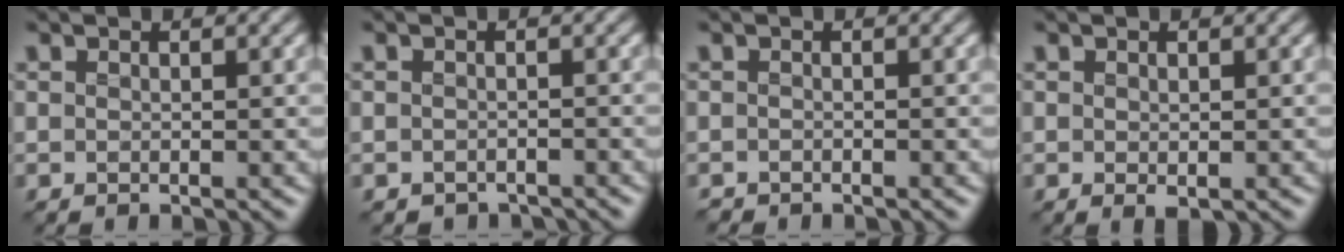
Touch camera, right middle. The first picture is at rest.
{"total": 1.5, "force": [-1.5, 0.4, -0.1], "torque": [0.002, -0.009, -0.022]}
{"total": 0.7, "force": [-0.7, 0.0, -0.2], "torque": [0.002, 0.000, -0.010]}
{"total": 0.6, "force": [-0.1, 0.3, 0.5], "torque": [-0.012, -0.002, 0.007]}